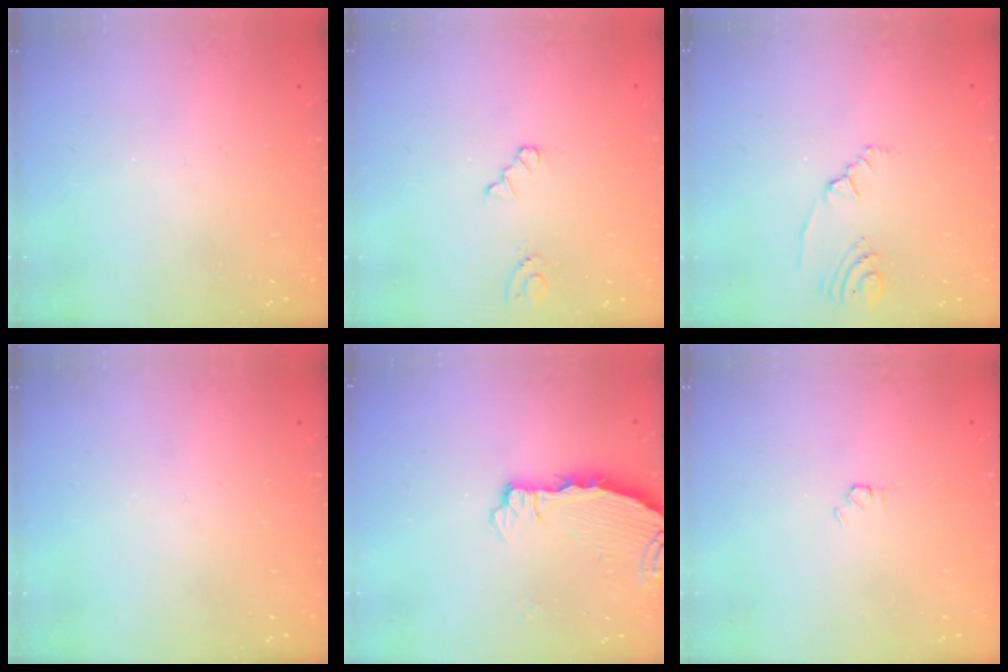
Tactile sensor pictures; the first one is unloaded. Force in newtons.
{"total": 2.8, "press": 2.7, "slide": 0.4}
{"total": 2.8, "press": 2.0, "slide": 2.0}
{"total": 0.0}
{"total": 3.7, "press": 3.7, "slide": 0.4}
{"total": 1.5, "press": 1.4, "slide": 0.3}